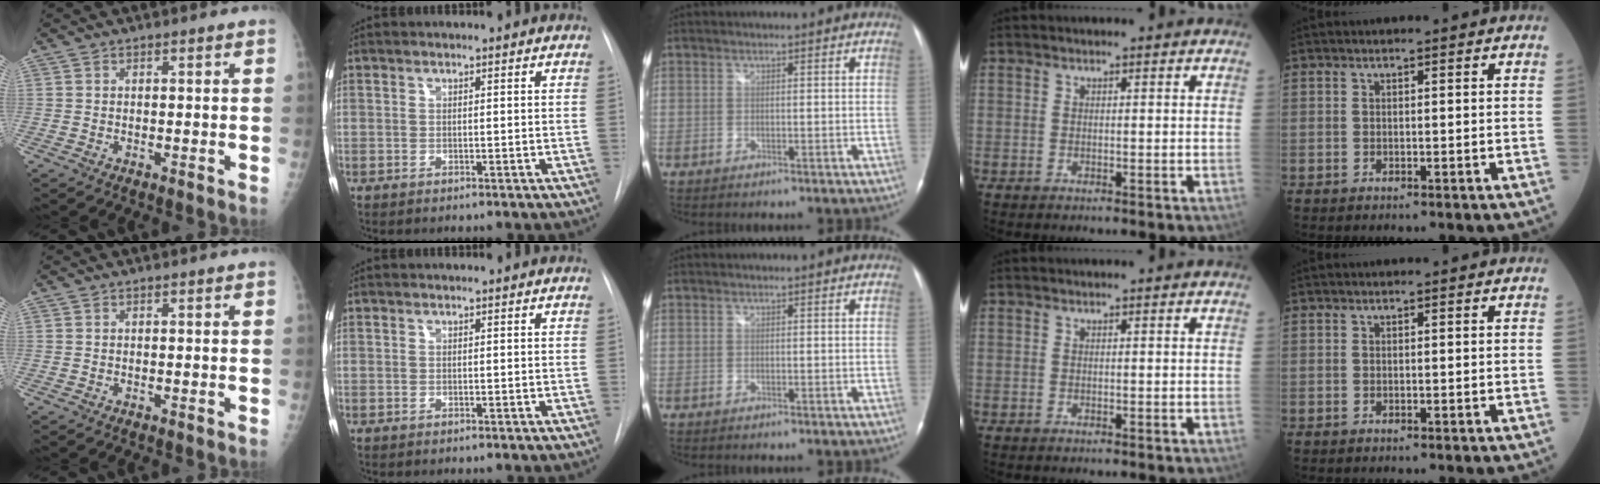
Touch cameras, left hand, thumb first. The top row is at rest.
{}